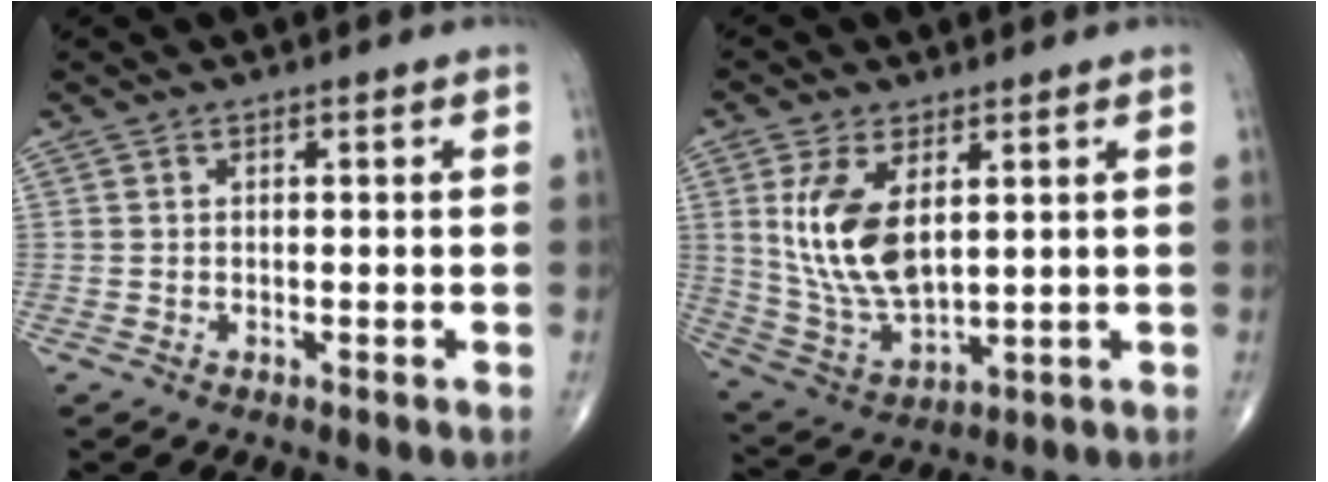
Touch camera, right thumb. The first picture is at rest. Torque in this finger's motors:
{"motor_torque": [-0.13, 0.58, 0.93, 0.64, 0.20]}